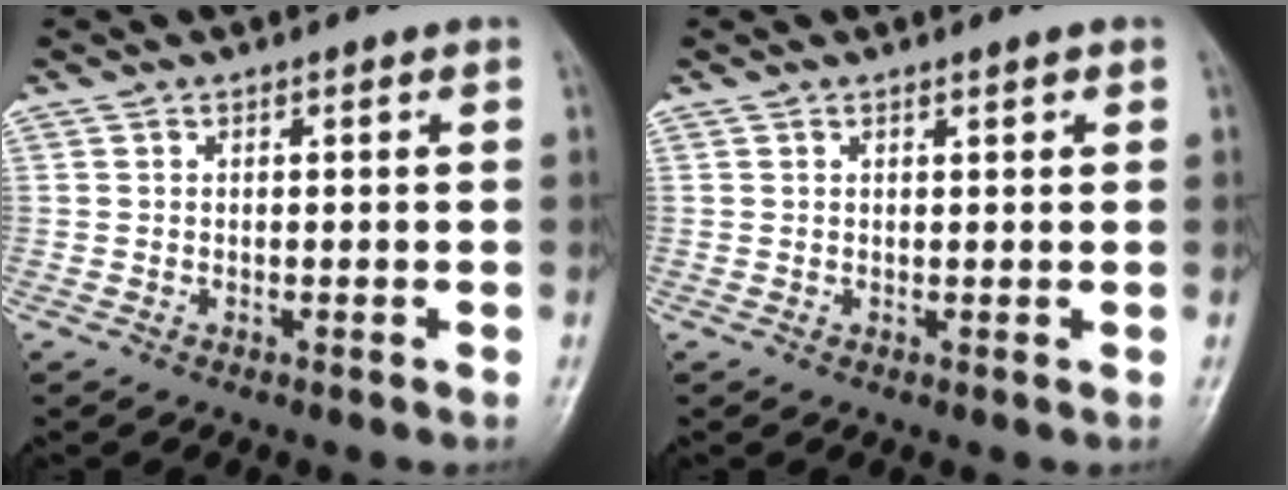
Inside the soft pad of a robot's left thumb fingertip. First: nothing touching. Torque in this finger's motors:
{"motor_torque": [-0.25, -0.16, -0.12, -0.08, 0.05]}